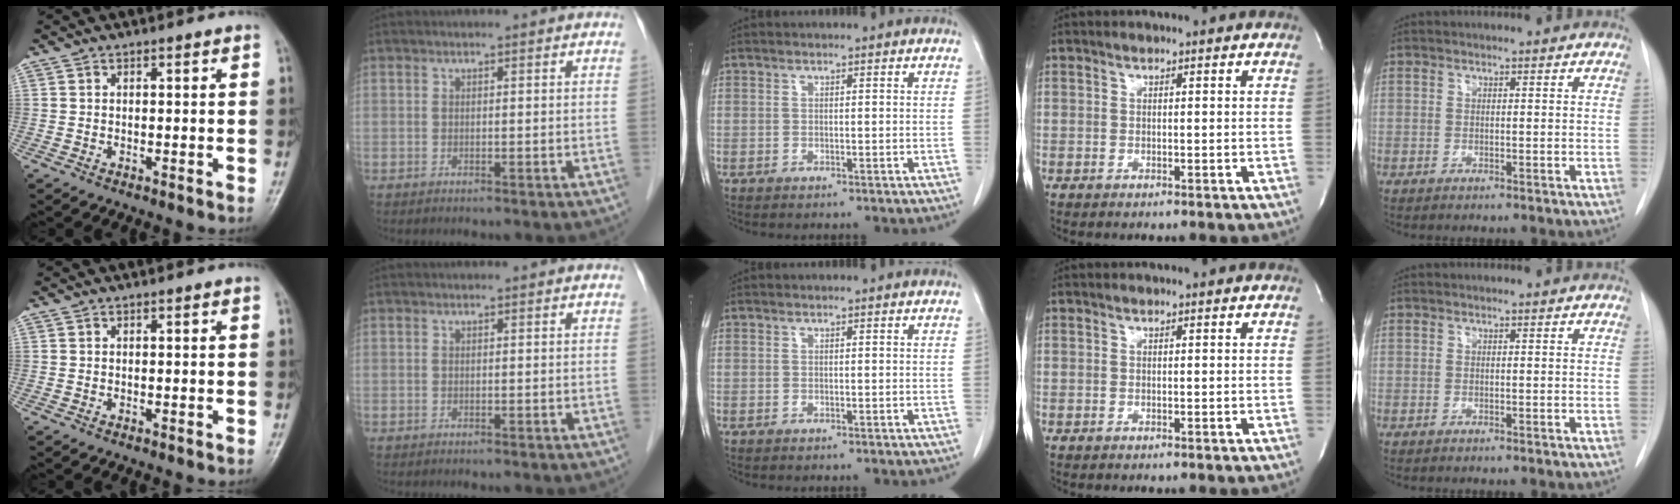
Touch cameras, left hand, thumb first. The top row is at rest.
{}